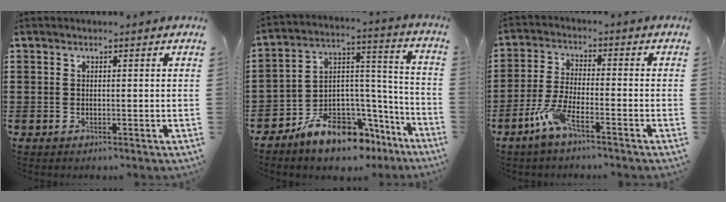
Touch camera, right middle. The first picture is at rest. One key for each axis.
{"total": 9.5, "fx": -8.2, "fy": 3.8, "fz": 3.1, "tx": -0.056, "ty": 0.021, "tz": -0.152}
{"total": 6.0, "fx": -4.1, "fy": 1.1, "fz": 4.3, "tx": -0.103, "ty": -0.008, "tz": -0.079}